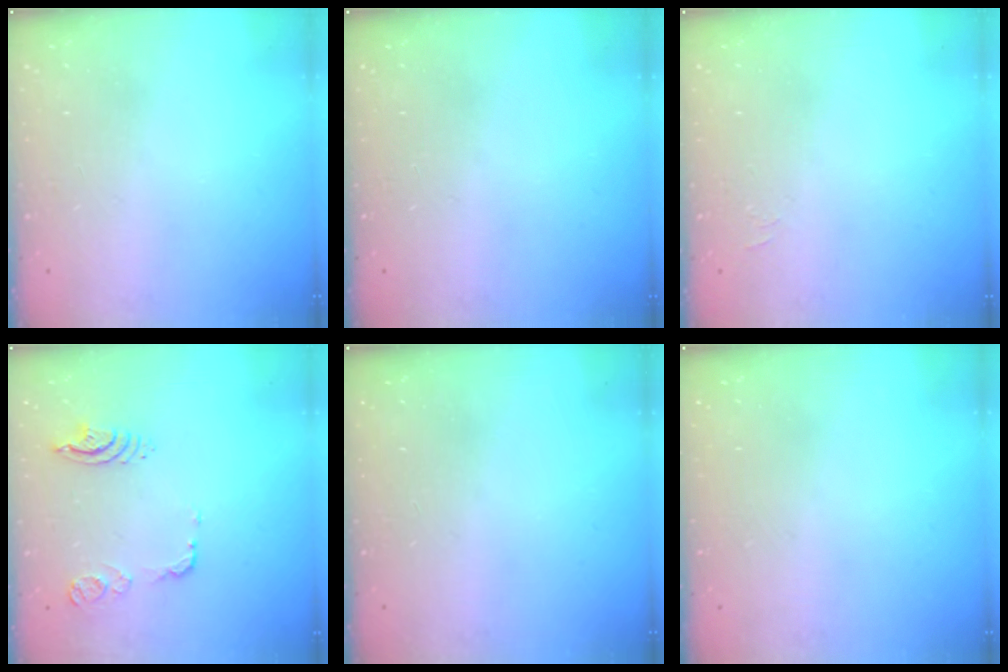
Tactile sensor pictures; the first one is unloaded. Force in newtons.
{"total": 0.0}
{"total": 4.5, "press": 4.4, "slide": 0.9}
{"total": 10.8, "press": 10.7, "slide": 1.4}
{"total": 0.0}
{"total": 0.0}